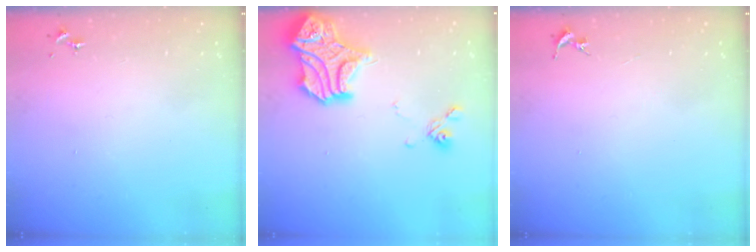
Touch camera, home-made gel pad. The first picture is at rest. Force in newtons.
{"total": 17.9, "press": 17.9, "slide": 0.7}
{"total": 0.0}